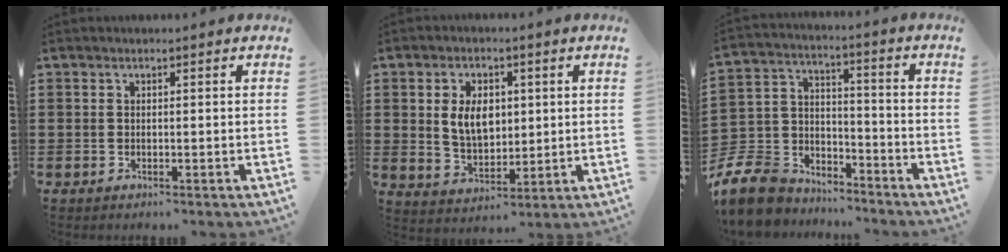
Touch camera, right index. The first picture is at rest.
{"total": 6.6, "force": [1.2, 4.2, 4.9], "torque": [-0.096, 0.004, 0.016]}
{"total": 9.2, "force": [-7.9, 4.3, 1.9], "torque": [-0.074, 0.013, -0.160]}